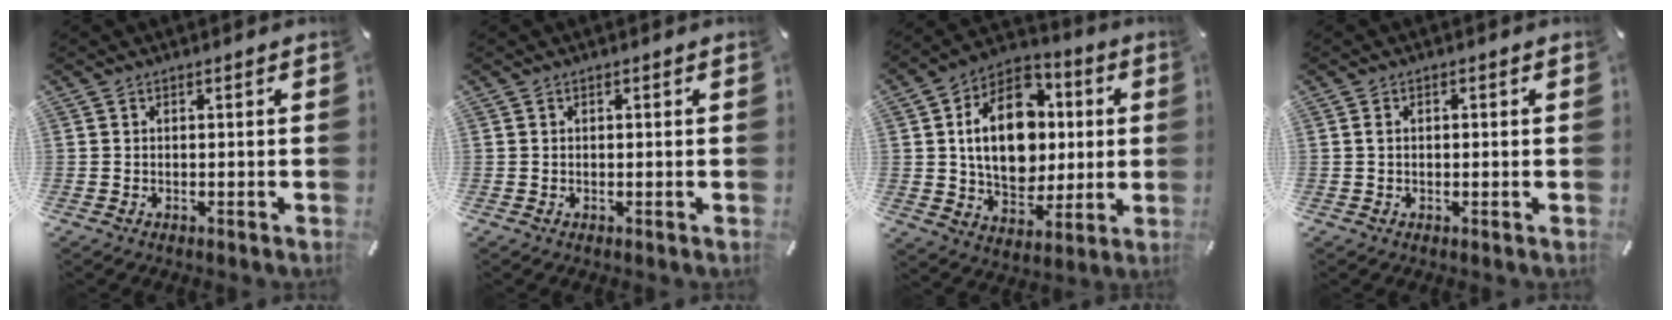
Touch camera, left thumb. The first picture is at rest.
{"total": 0.0}
{"total": 18.7, "force": [2.0, 14.1, 12.1], "torque": [-0.214, 0.005, 0.041]}
{"total": 1.3, "force": [0.1, 0.9, 1.0], "torque": [-0.023, 0.005, 0.000]}